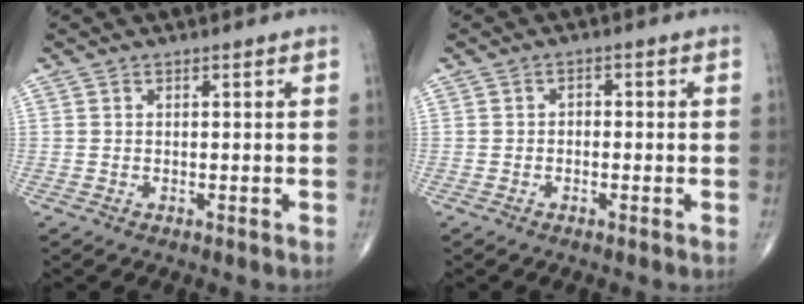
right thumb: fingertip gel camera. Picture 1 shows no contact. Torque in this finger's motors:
{"motor_torque": [-0.33, -0.15, 0.14, -0.06, 0.05]}